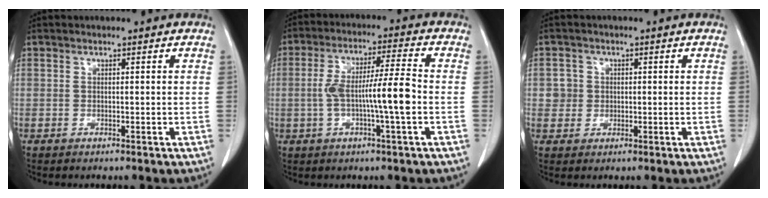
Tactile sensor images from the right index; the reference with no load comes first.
{"total": 9.8, "force": [-1.6, 0.5, 9.6], "torque": [-0.179, 0.014, -0.031]}
{"total": 2.7, "force": [0.3, 2.7, 0.1], "torque": [0.010, 0.005, 0.004]}